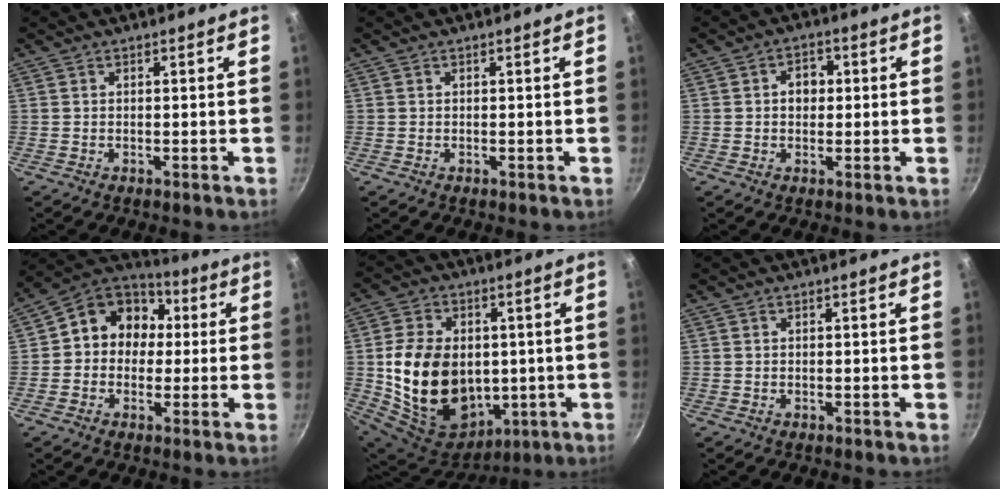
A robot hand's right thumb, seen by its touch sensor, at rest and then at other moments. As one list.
[{"total": 0.0}, {"total": 4.2, "force": [0.4, 3.4, 2.5], "torque": [-0.010, 0.008, 0.002]}, {"total": 12.5, "force": [1.1, 10.8, 6.1], "torque": [-0.053, 0.031, -0.005]}, {"total": 21.2, "force": [0.0, 15.7, 14.2], "torque": [-0.236, -0.003, 0.023]}, {"total": 0.0}]